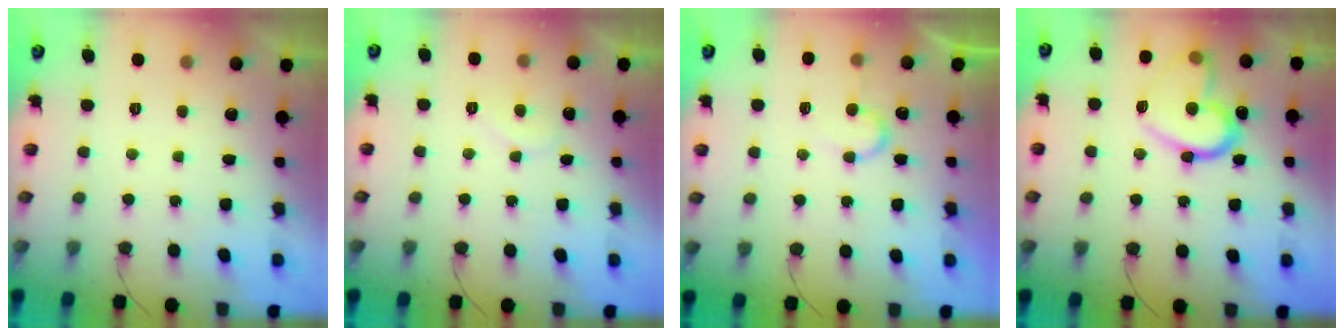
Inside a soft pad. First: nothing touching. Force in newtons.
{"total": 5.4, "press": 5.4, "slide": 0.5}
{"total": 7.3, "press": 7.3, "slide": 0.3}
{"total": 16.9, "press": 16.8, "slide": 1.7}